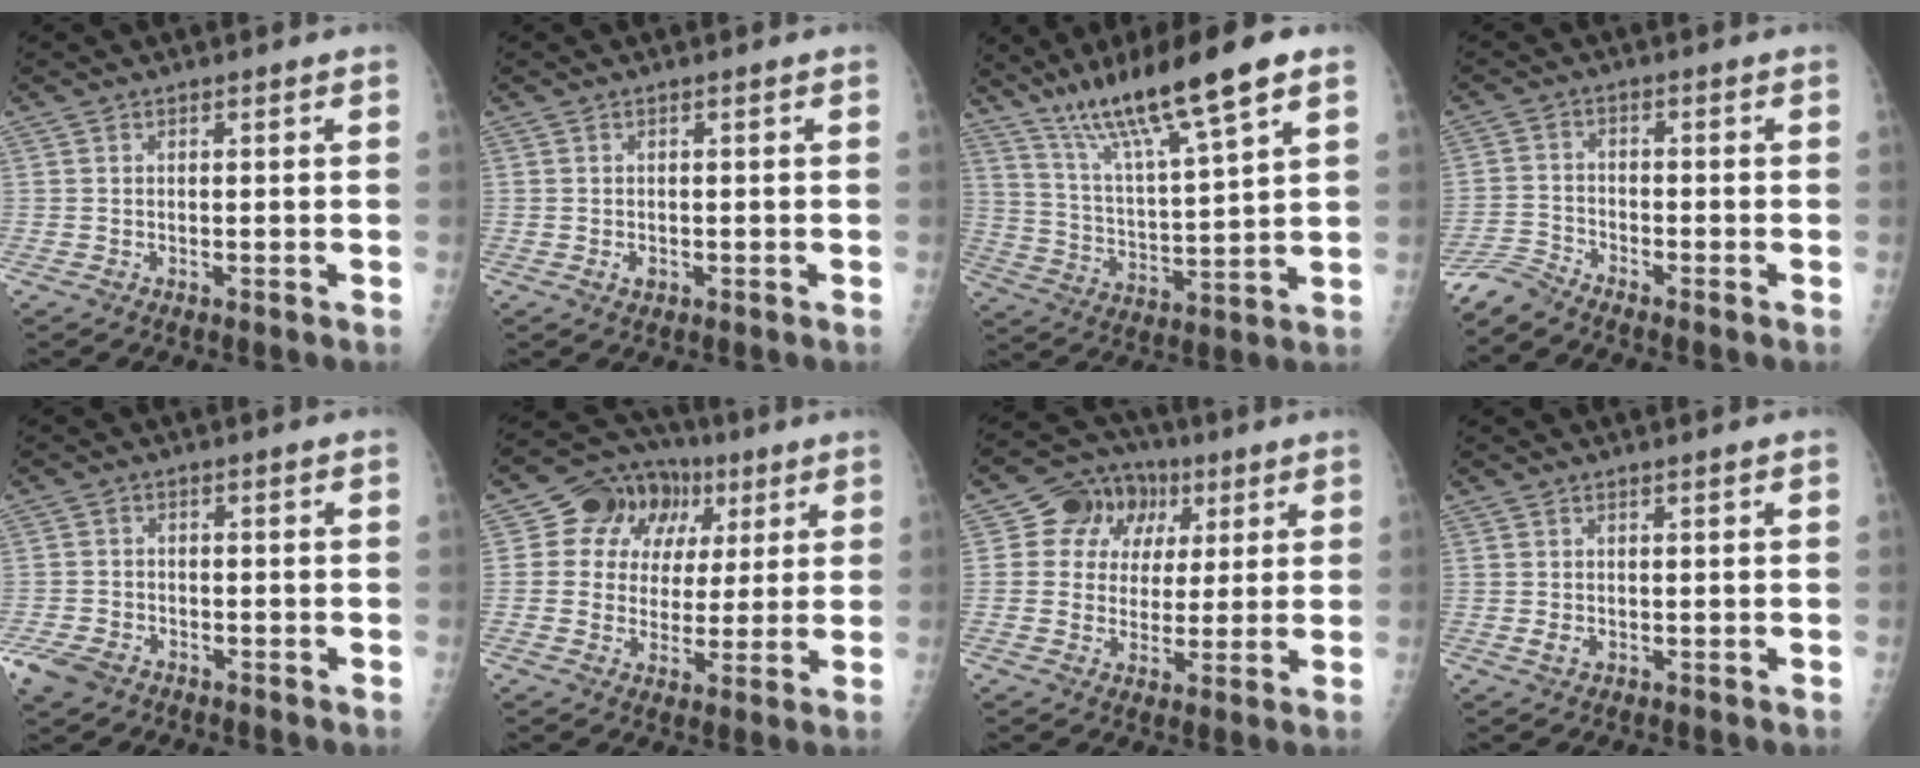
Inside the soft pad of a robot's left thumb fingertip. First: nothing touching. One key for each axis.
{"total": 1.2, "fx": -0.2, "fy": 0.8, "fz": 0.8, "tx": -0.006, "ty": -0.001, "tz": -0.002}
{"total": 17.3, "fx": 11.3, "fy": 2.1, "fz": 12.9, "tx": -0.219, "ty": -0.044, "tz": 0.204}
{"total": 4.0, "fx": -4.0, "fy": -0.2, "fz": -0.2, "tx": -0.007, "ty": 0.002, "tz": -0.088}
{"total": 5.6, "fx": -3.4, "fy": 3.6, "fz": 2.6, "tx": -0.060, "ty": 0.008, "tz": -0.061}
{"total": 13.9, "fx": 4.7, "fy": 11.6, "fz": 6.2, "tx": -0.041, "ty": 0.012, "tz": 0.072}
{"total": 11.6, "fx": 3.8, "fy": 9.9, "fz": 4.6, "tx": -0.025, "ty": 0.003, "tz": 0.056}
{"total": 1.5, "fx": 0.1, "fy": 0.9, "fz": 1.1, "tx": -0.014, "ty": -0.002, "tz": 0.003}